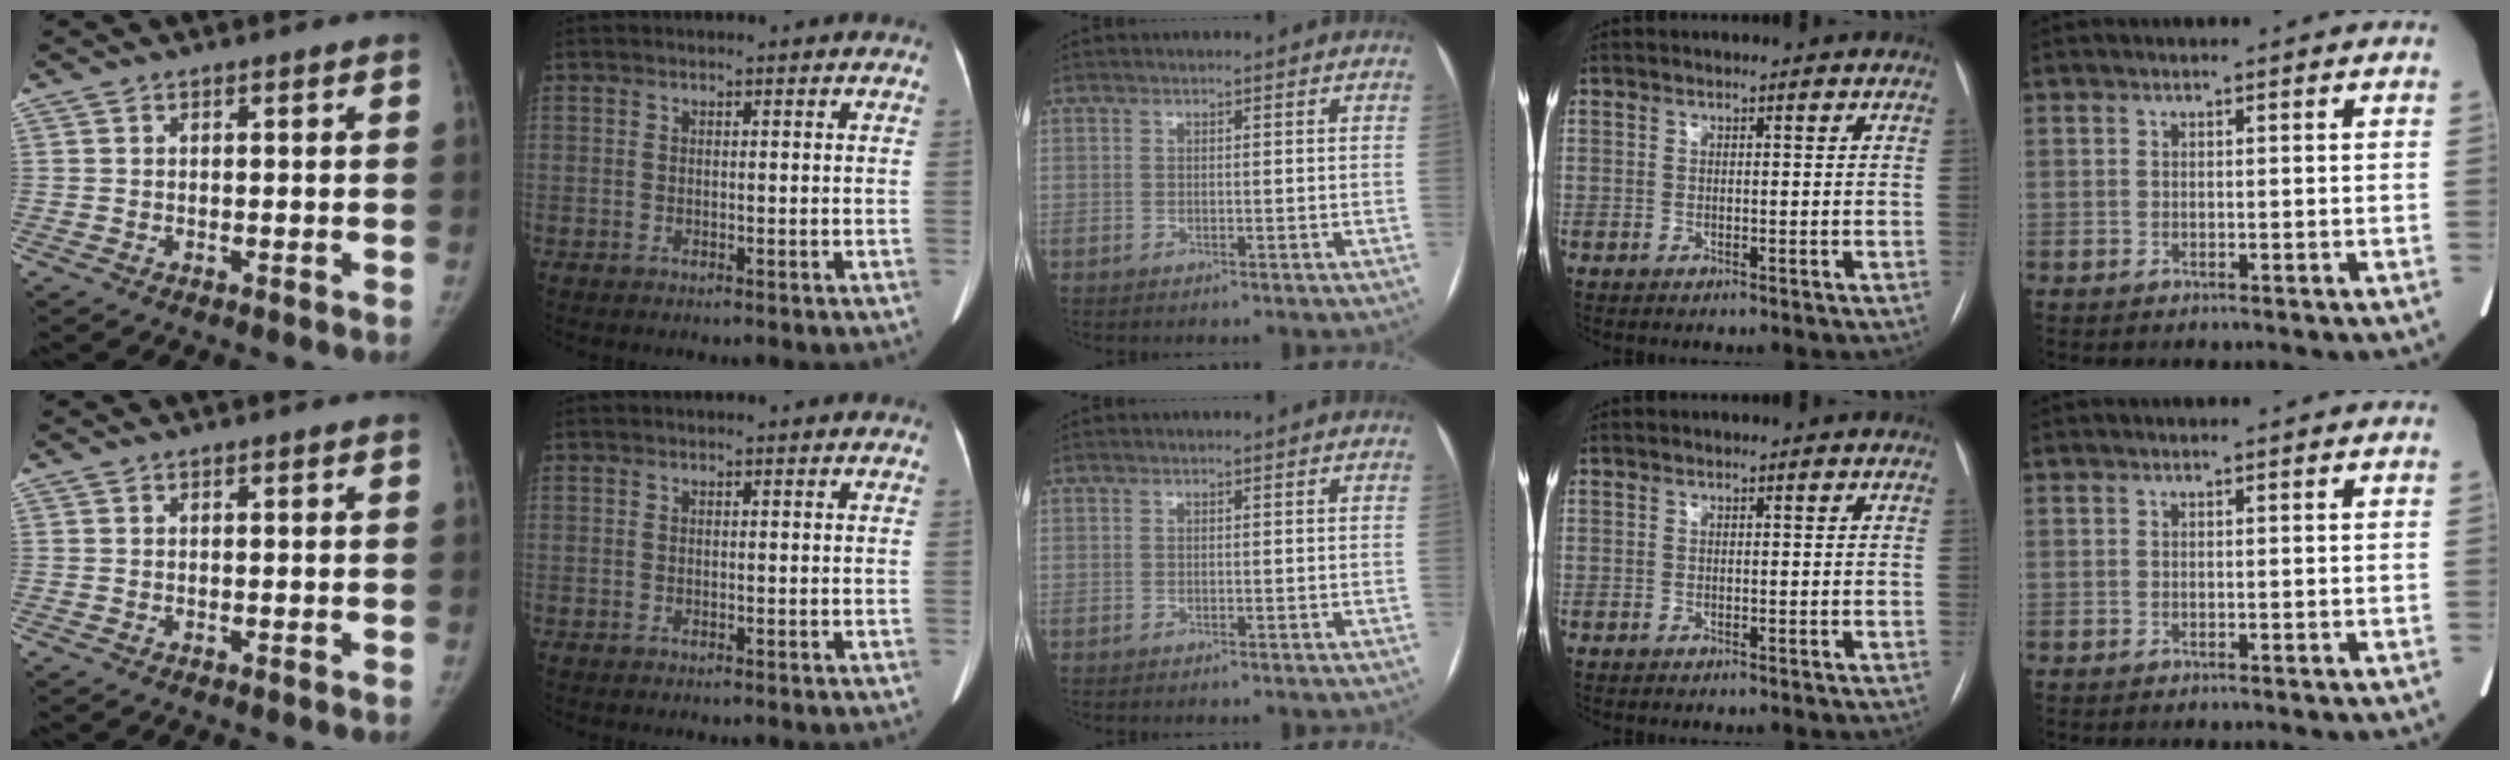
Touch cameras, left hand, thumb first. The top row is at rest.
{}